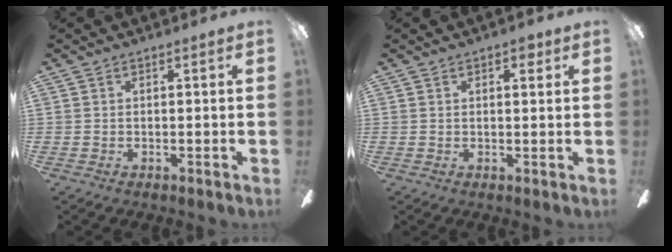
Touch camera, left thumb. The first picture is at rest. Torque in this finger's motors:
{"motor_torque": [0.00, -0.18, -0.20, -0.02, -0.12]}